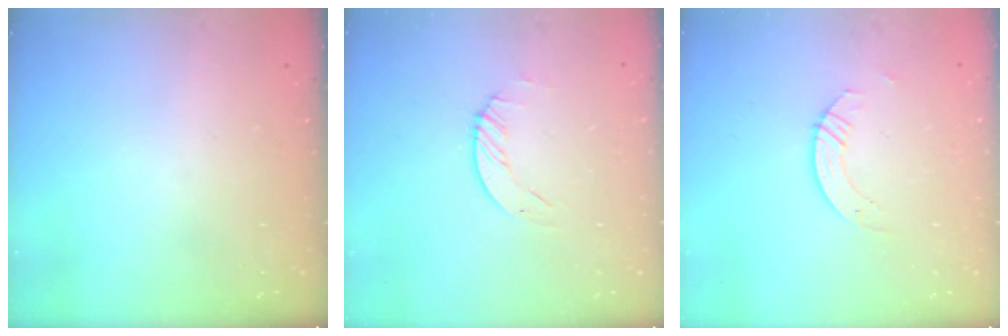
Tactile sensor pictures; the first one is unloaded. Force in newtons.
{"total": 1.2, "press": 1.2, "slide": 0.2}
{"total": 2.8, "press": 2.8, "slide": 0.2}